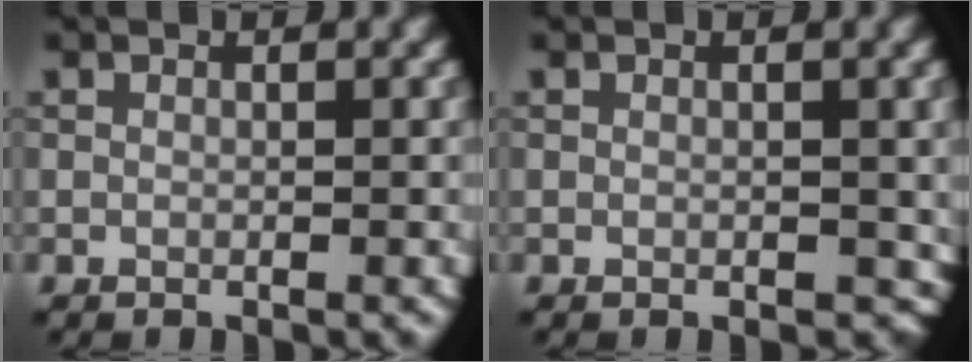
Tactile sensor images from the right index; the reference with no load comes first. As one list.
[{"total": 1.3, "force": [-0.2, 0.8, 1.0], "torque": [-0.015, -0.004, -0.001]}]